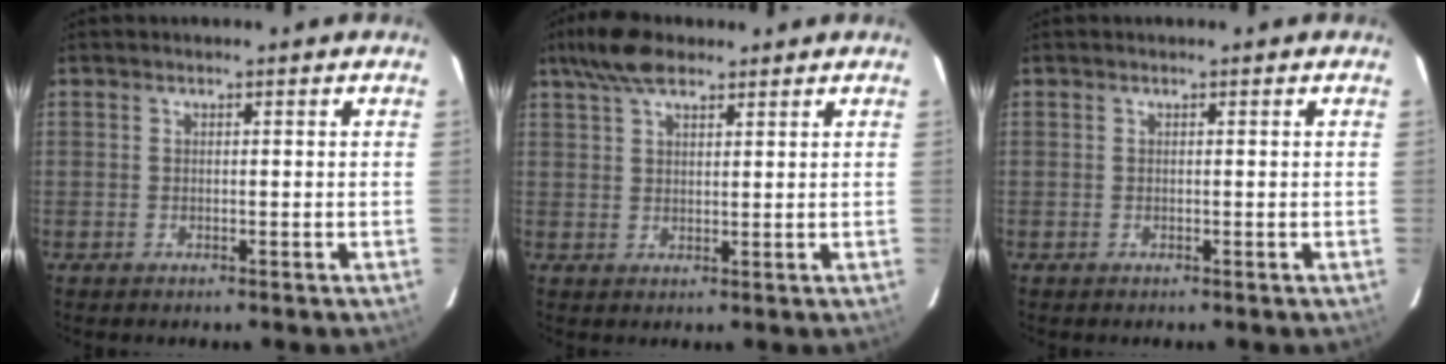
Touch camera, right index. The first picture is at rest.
{"total": 6.7, "force": [5.1, 2.4, 3.7], "torque": [-0.074, 0.021, 0.093]}
{"total": 0.0}